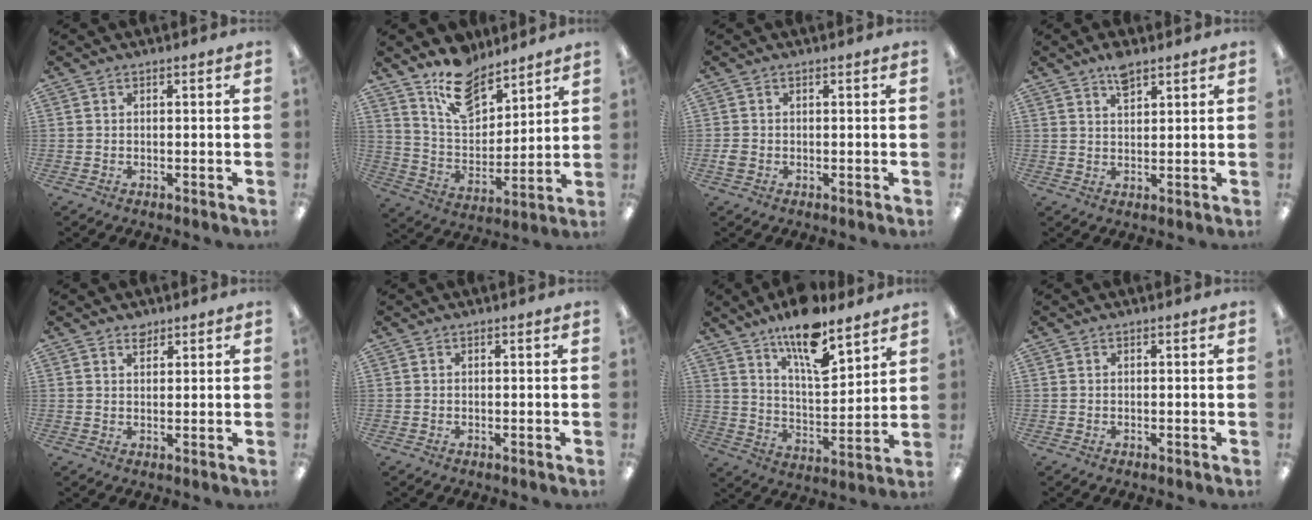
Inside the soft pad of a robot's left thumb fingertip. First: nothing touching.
{"total": 13.5, "force": [10.5, 6.5, 5.4], "torque": [-0.101, -0.060, 0.198]}
{"total": 1.7, "force": [-0.4, 1.4, 0.9], "torque": [-0.014, 0.003, -0.007]}
{"total": 4.4, "force": [3.3, 1.7, 2.5], "torque": [-0.040, -0.012, 0.057]}
{"total": 2.3, "force": [1.9, 1.1, 0.8], "torque": [-0.011, -0.005, 0.034]}
{"total": 0.0}
{"total": 15.0, "force": [11.2, 4.8, 8.8], "torque": [-0.150, -0.063, 0.190]}
{"total": 0.0}